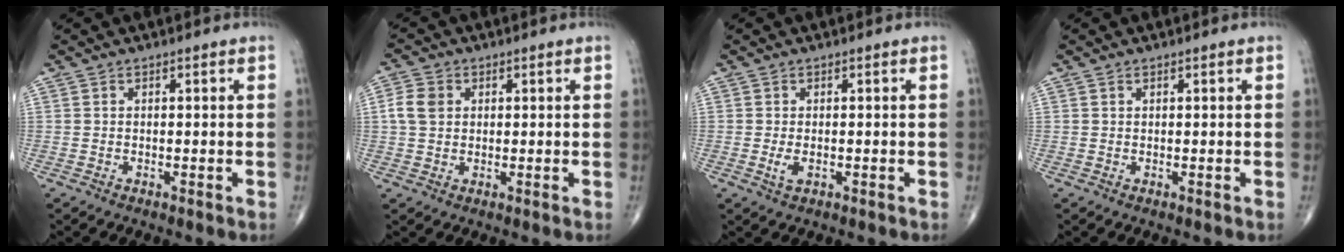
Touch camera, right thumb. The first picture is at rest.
{"total": 4.5, "force": [0.9, 3.6, 2.6], "torque": [-0.050, 0.006, 0.013]}
{"total": 1.9, "force": [-0.4, 1.0, 1.6], "torque": [-0.036, -0.004, -0.006]}
{"total": 0.0}